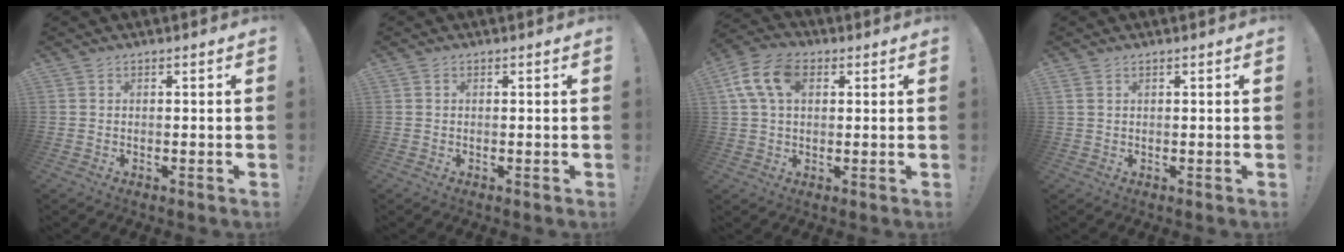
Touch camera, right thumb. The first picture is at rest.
{"total": 0.0}
{"total": 12.4, "force": [3.8, 7.9, 8.8], "torque": [-0.168, 0.007, 0.075]}
{"total": 1.5, "force": [0.9, 0.7, 1.0], "torque": [-0.022, 0.003, 0.017]}